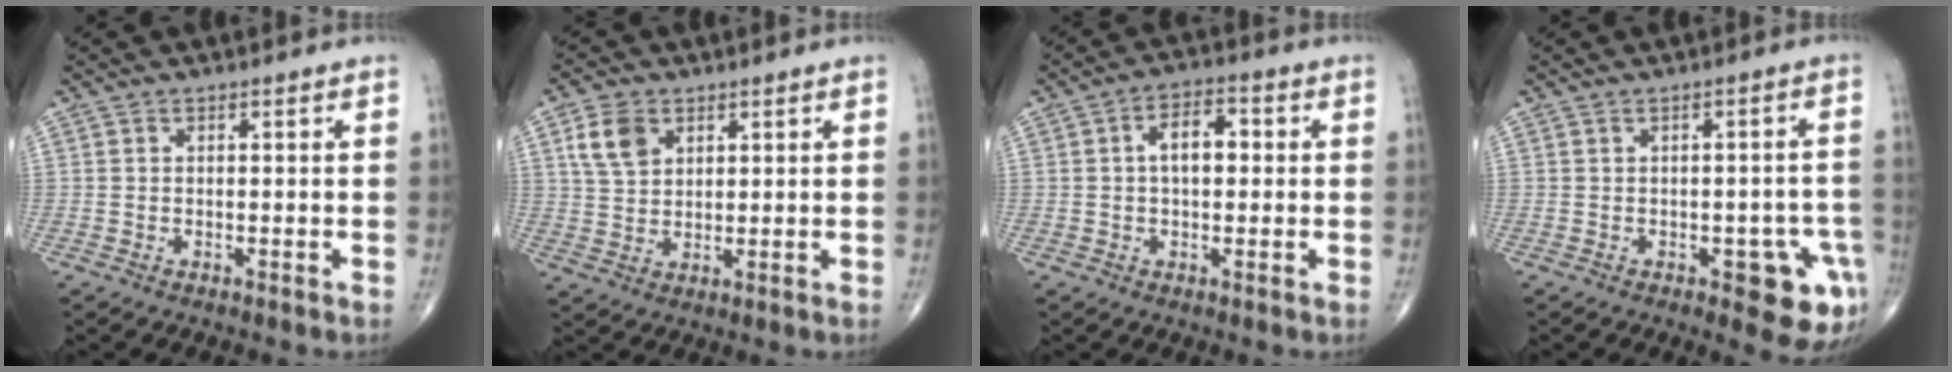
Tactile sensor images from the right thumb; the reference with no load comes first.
{"total": 6.7, "force": [2.9, 4.7, 3.9], "torque": [-0.060, -0.007, 0.058]}
{"total": 6.6, "force": [0.7, 3.7, 5.4], "torque": [-0.078, 0.017, 0.003]}
{"total": 9.4, "force": [-3.7, 3.9, 7.7], "torque": [-0.055, 0.011, -0.040]}